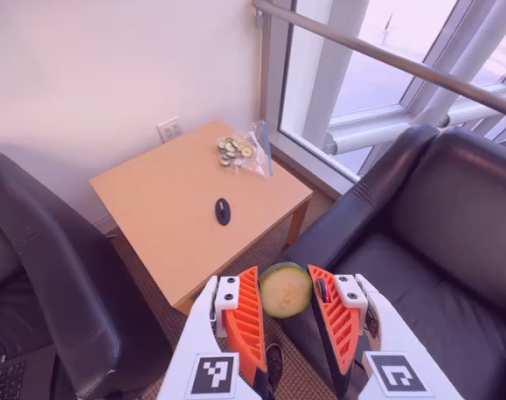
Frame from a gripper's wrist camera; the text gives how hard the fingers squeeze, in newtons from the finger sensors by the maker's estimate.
{"total": 8.9, "left": 8.8, "right": 8.9}